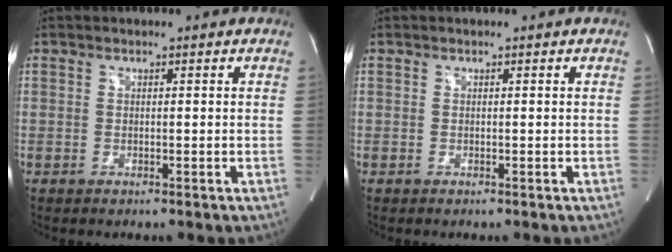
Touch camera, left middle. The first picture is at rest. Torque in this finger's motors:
{"motor_torque": [-0.01, 0.02, 0.00, -0.01]}